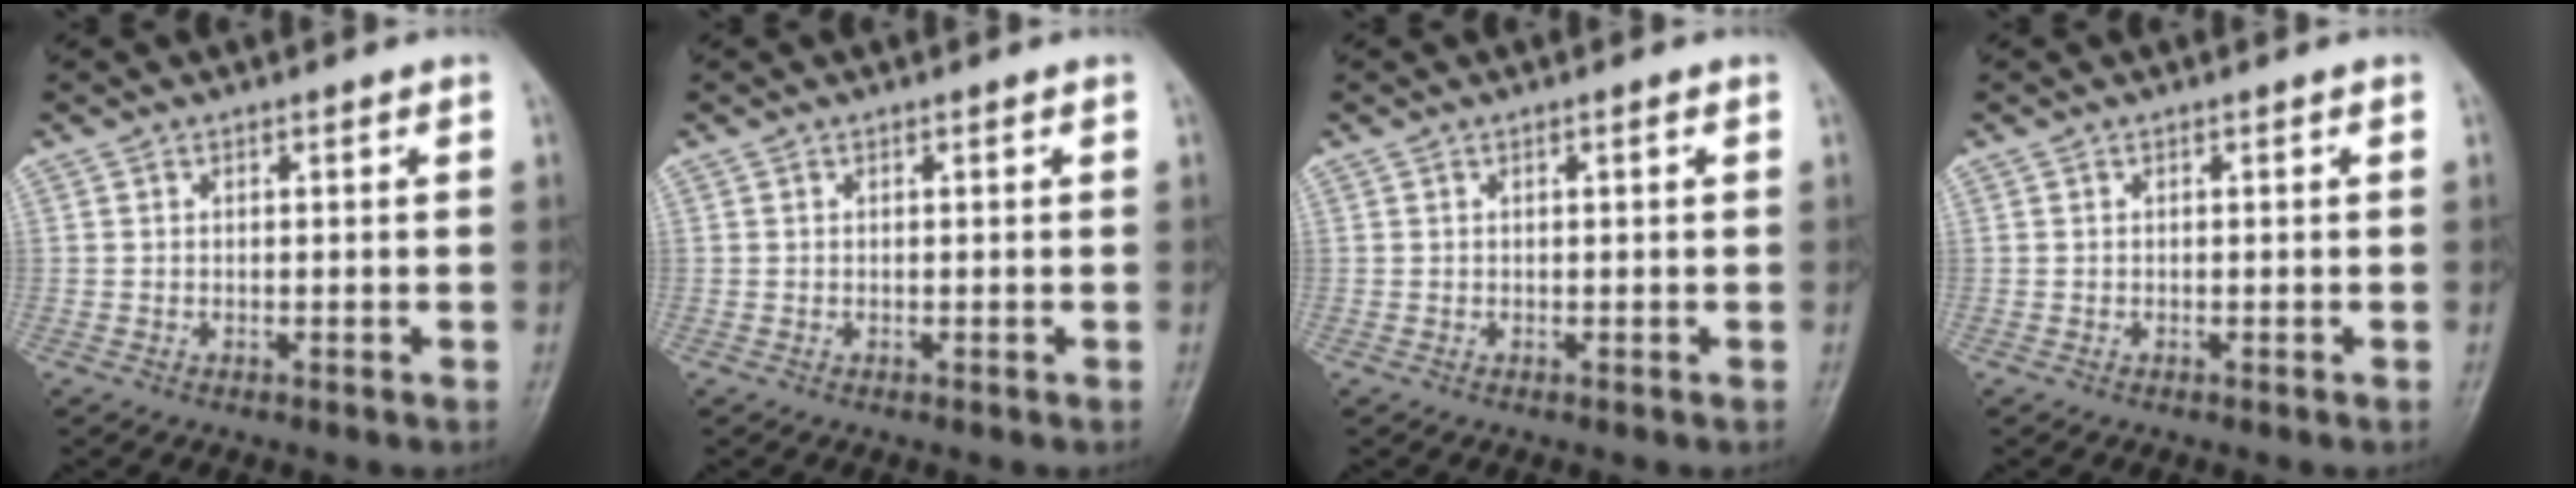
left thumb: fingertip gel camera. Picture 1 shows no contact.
{"total": 0.0}
{"total": 0.6, "force": [0.2, 0.1, 0.5], "torque": [-0.009, 0.001, 0.003]}
{"total": 0.0}